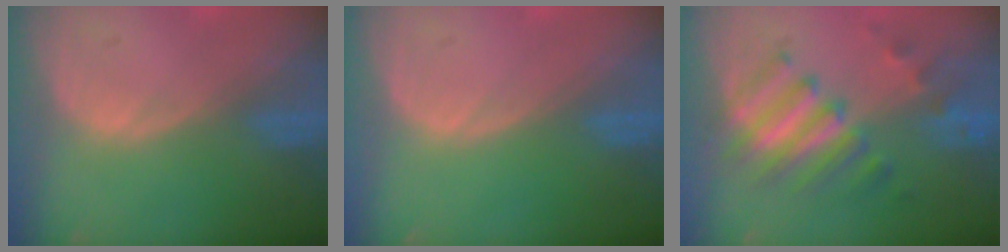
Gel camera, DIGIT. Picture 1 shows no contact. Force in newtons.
{"total": 0.0}
{"total": 7.6, "press": 7.5, "slide": 1.0}